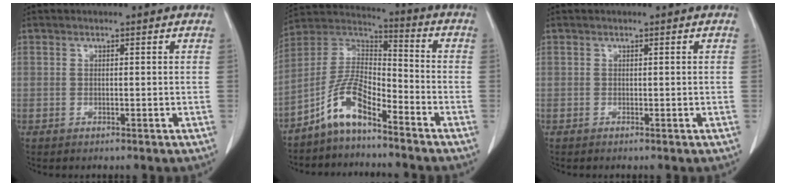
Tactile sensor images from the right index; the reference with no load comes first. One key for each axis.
{"total": 9.2, "fx": -6.5, "fy": 2.5, "fz": 6.1, "tx": -0.132, "ty": 0.022, "tz": -0.130}
{"total": 0.0}